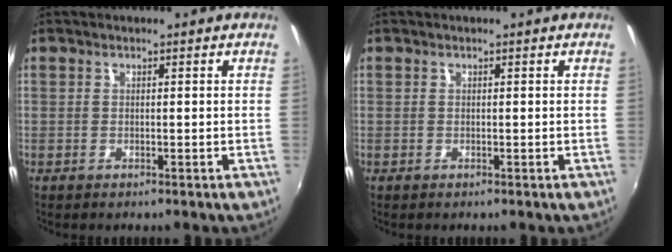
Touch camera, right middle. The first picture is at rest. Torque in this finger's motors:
{"motor_torque": [-0.06, -0.01, 0.00, 0.00]}